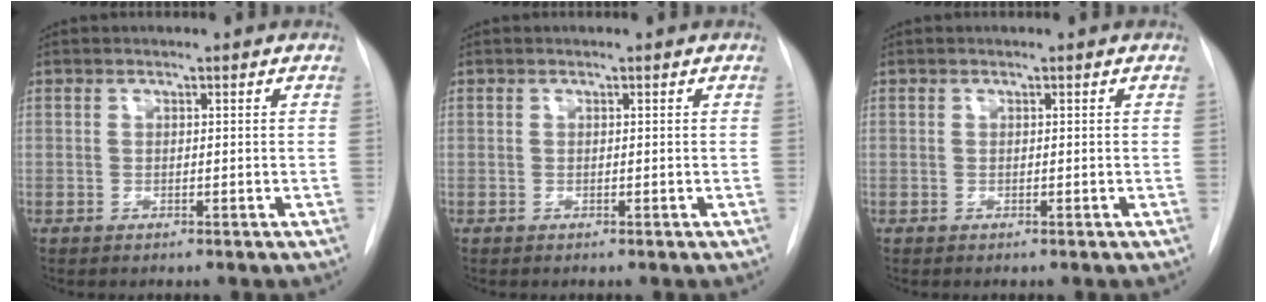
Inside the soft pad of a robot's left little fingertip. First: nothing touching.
{"total": 0.0}
{"total": 0.0}